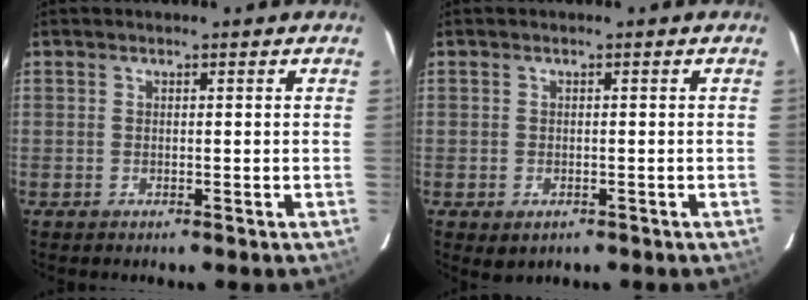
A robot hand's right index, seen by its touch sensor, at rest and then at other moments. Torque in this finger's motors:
{"motor_torque": [0.26, -0.36, 0.03, -0.01]}